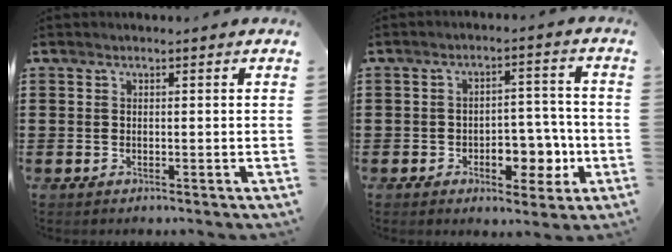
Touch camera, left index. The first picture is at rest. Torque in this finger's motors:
{"motor_torque": [1.07, 0.33, 0.28, 0.06]}